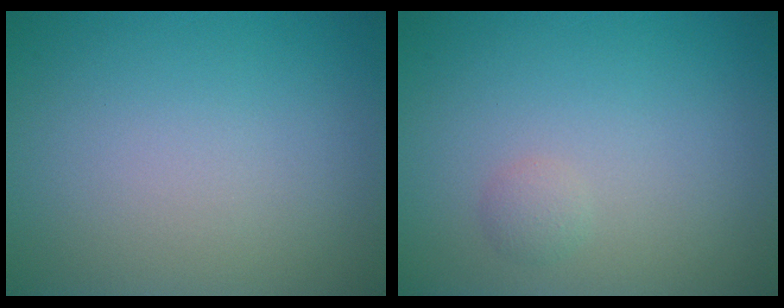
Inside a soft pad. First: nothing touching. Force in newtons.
{"total": 0.8, "press": 0.8, "slide": 0.0}